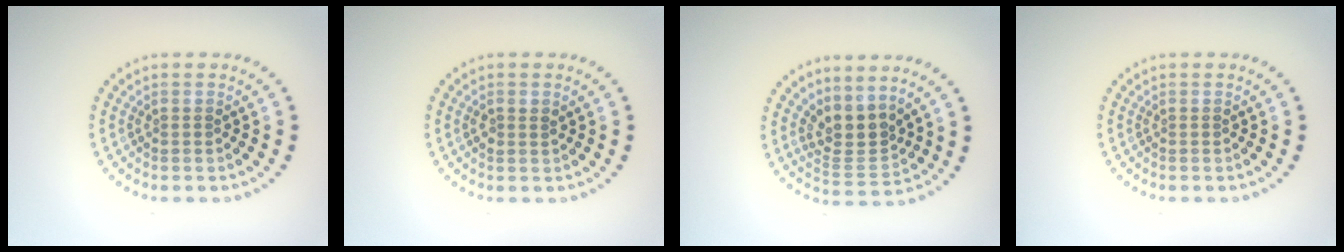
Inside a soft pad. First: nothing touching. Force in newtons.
{"total": 0.9, "press": 0.9, "slide": 0.3}
{"total": 3.2, "press": 2.4, "slide": 2.0}
{"total": 0.0}